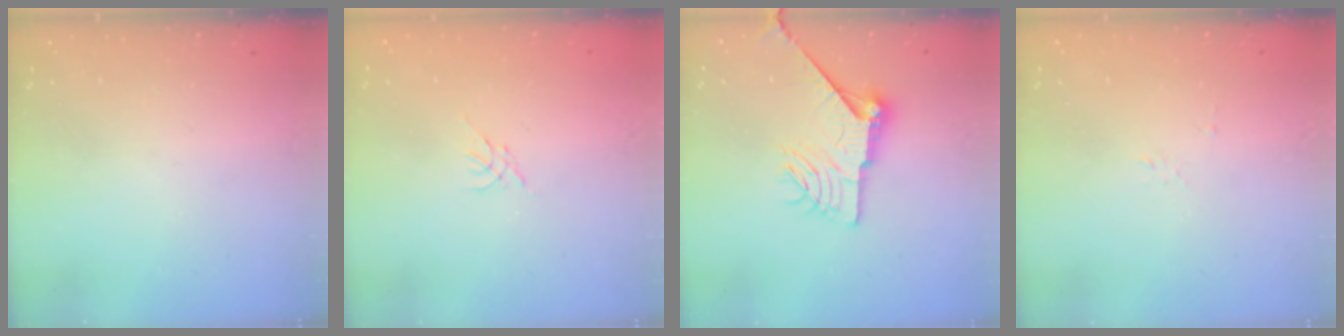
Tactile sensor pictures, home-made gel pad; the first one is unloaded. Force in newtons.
{"total": 0.0}
{"total": 12.8, "press": 12.7, "slide": 1.3}
{"total": 2.7, "press": 2.7, "slide": 0.3}